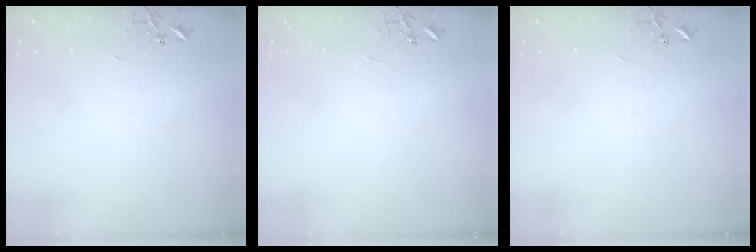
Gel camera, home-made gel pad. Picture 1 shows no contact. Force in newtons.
{"total": 0.0}
{"total": 0.0}